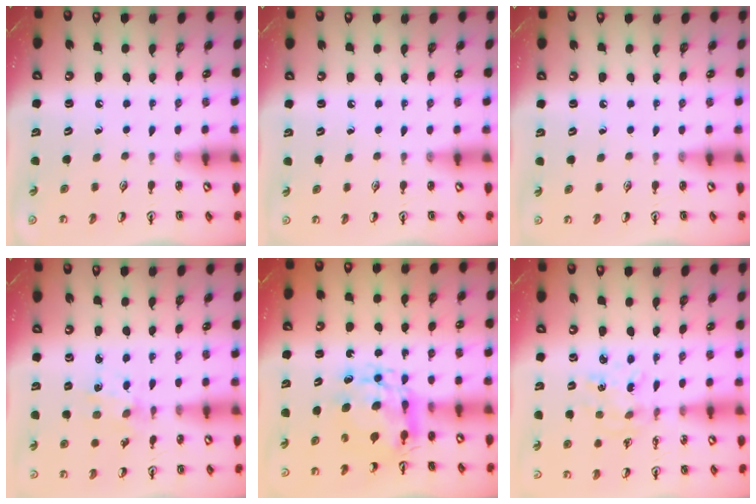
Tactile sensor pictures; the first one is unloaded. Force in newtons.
{"total": 0.0}
{"total": 0.0}
{"total": 1.6, "press": 1.5, "slide": 0.1}
{"total": 9.4, "press": 9.4, "slide": 0.8}
{"total": 1.4, "press": 1.4, "slide": 0.2}